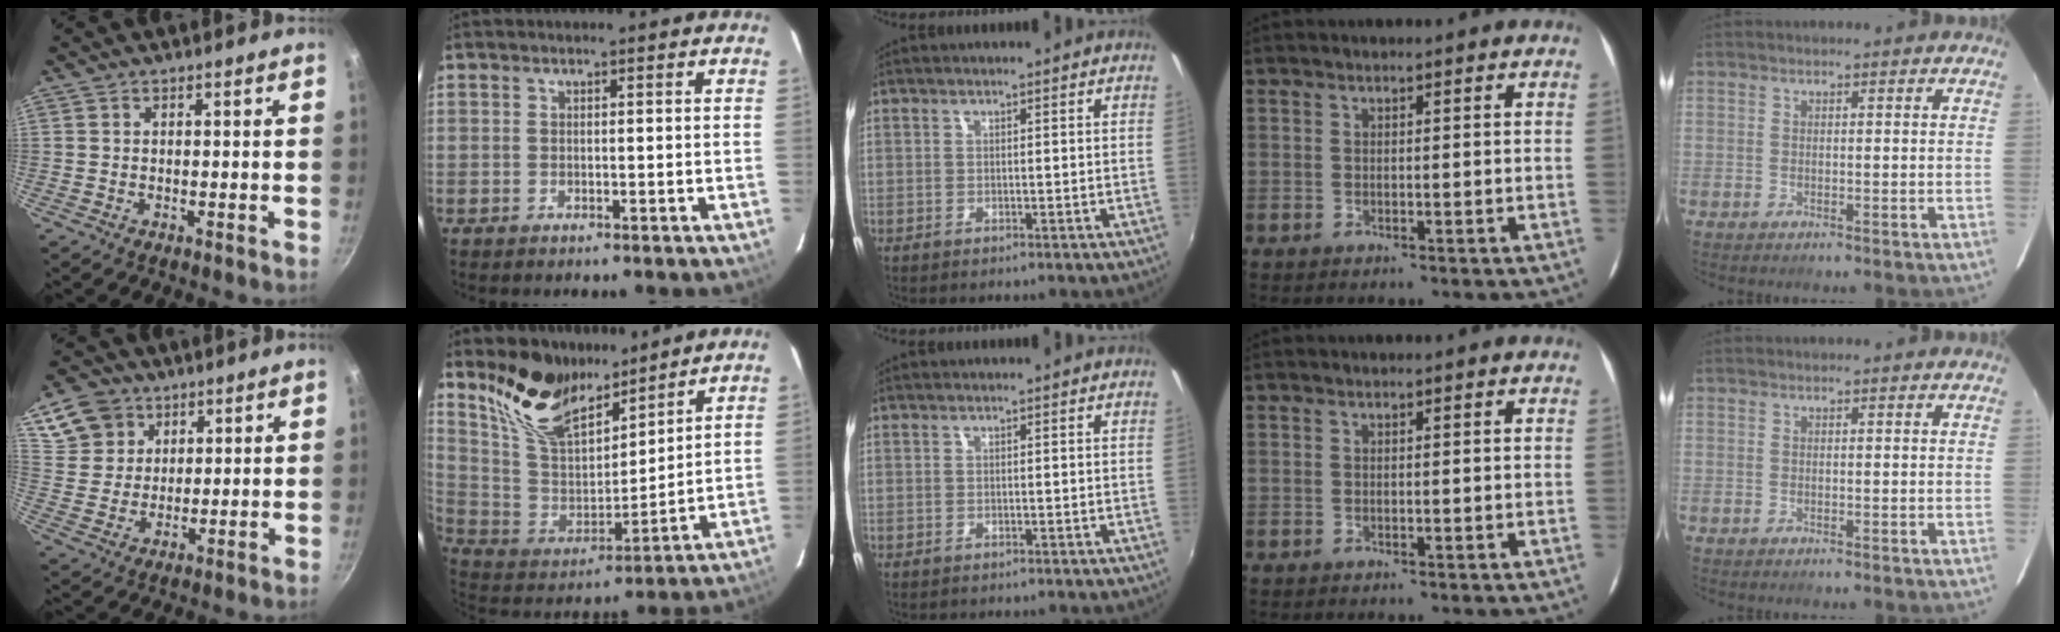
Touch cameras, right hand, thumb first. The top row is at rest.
{"thumb": {"total": 9.5, "force": [5.1, 7.5, 2.7], "torque": [-0.028, -0.004, 0.100]}, "index": {"total": 16.5, "force": [12.4, 7.0, 8.3], "torque": [-0.177, 0.001, 0.249]}}